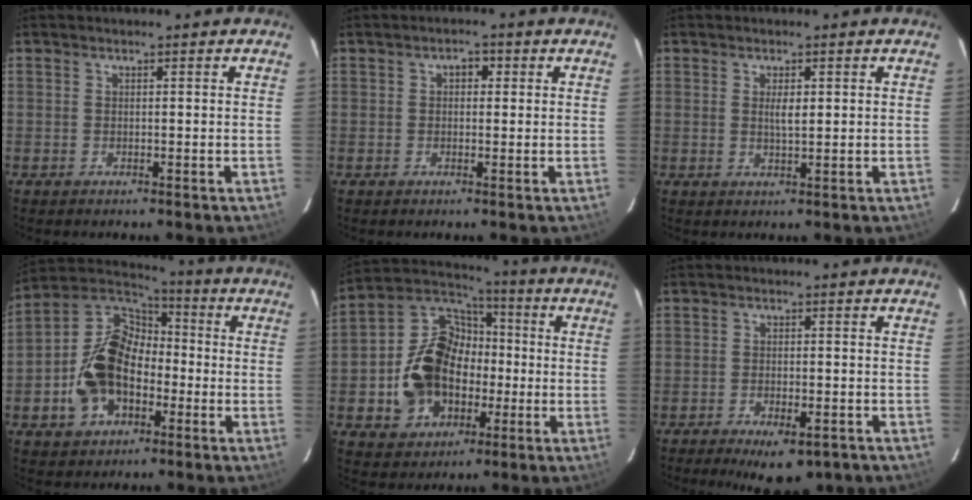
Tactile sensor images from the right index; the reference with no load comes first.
{"total": 2.0, "force": [0.4, 1.6, 1.2], "torque": [-0.016, 0.009, 0.003]}
{"total": 2.1, "force": [0.5, 0.6, 2.0], "torque": [-0.035, 0.000, 0.009]}
{"total": 15.2, "force": [-4.1, 10.9, 9.7], "torque": [-0.215, 0.029, -0.071]}
{"total": 16.7, "force": [-3.0, 13.6, 9.2], "torque": [-0.214, 0.040, -0.039]}
{"total": 8.1, "force": [-5.6, 3.1, 5.0], "torque": [-0.098, -0.016, -0.074]}